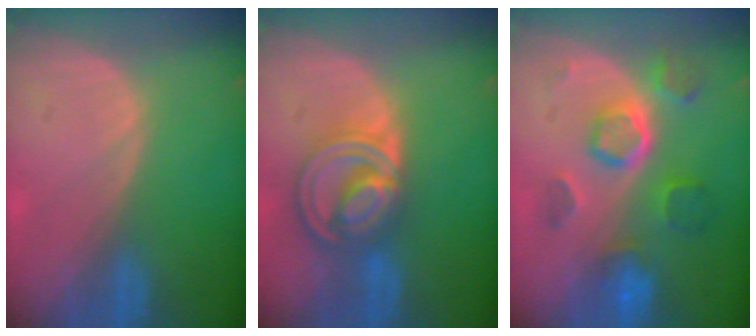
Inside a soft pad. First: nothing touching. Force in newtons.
{"total": 8.7, "press": 7.4, "slide": 4.6}
{"total": 8.5, "press": 7.7, "slide": 3.7}